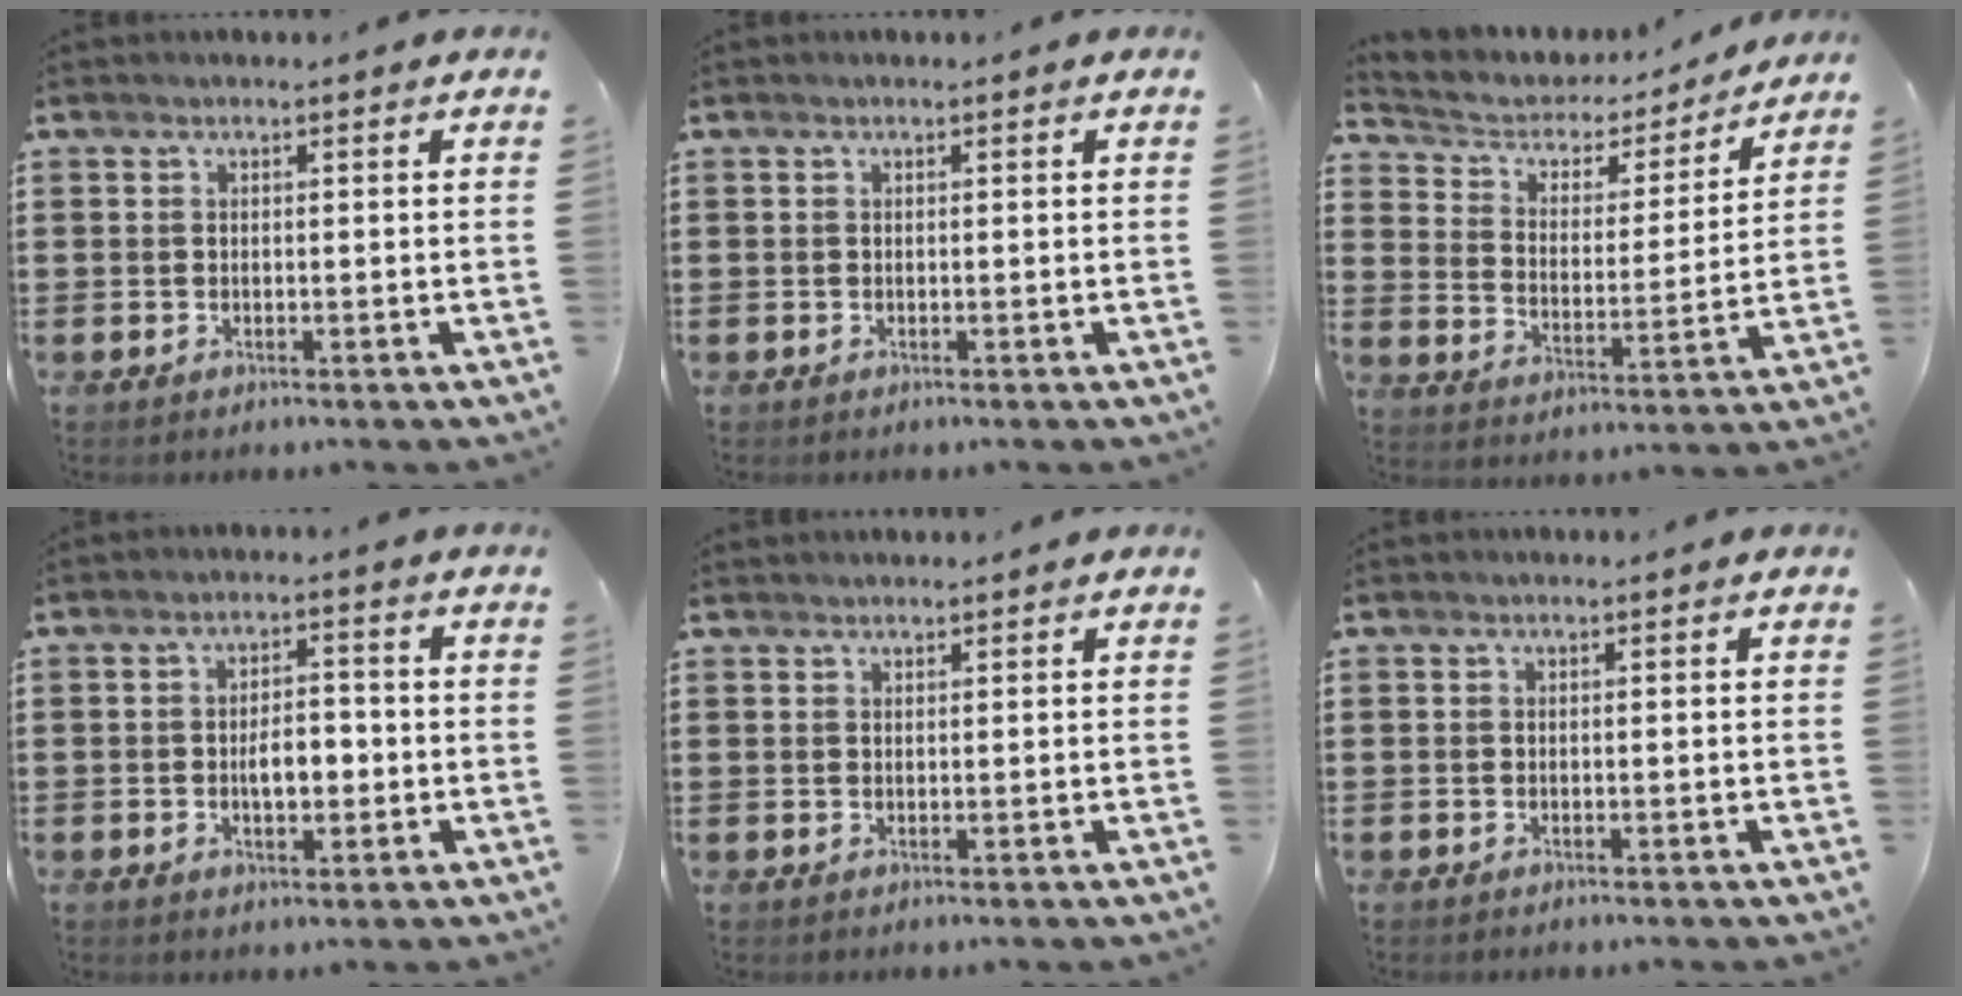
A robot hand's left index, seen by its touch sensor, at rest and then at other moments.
{"total": 0.0}
{"total": 3.7, "force": [3.0, 1.9, 0.7], "torque": [-0.039, -0.025, 0.043]}
{"total": 4.6, "force": [-0.8, 2.1, 4.0], "torque": [-0.059, -0.002, -0.022]}
{"total": 0.9, "force": [0.9, 0.0, 0.1], "torque": [-0.004, -0.001, 0.017]}
{"total": 0.0}